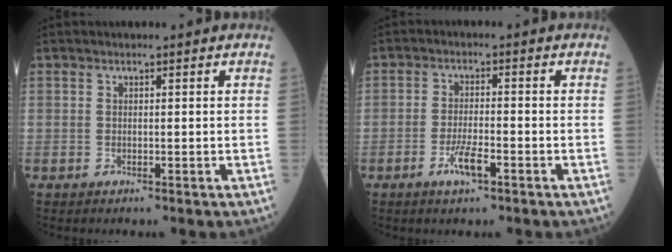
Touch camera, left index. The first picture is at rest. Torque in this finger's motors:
{"motor_torque": [0.77, 0.42, 0.08, 0.03]}